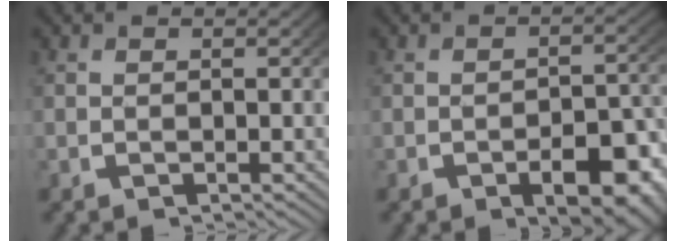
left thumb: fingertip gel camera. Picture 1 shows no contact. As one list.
[{"total": 5.5, "force": [-2.1, 2.8, 4.3], "torque": [-0.056, -0.018, -0.024]}]